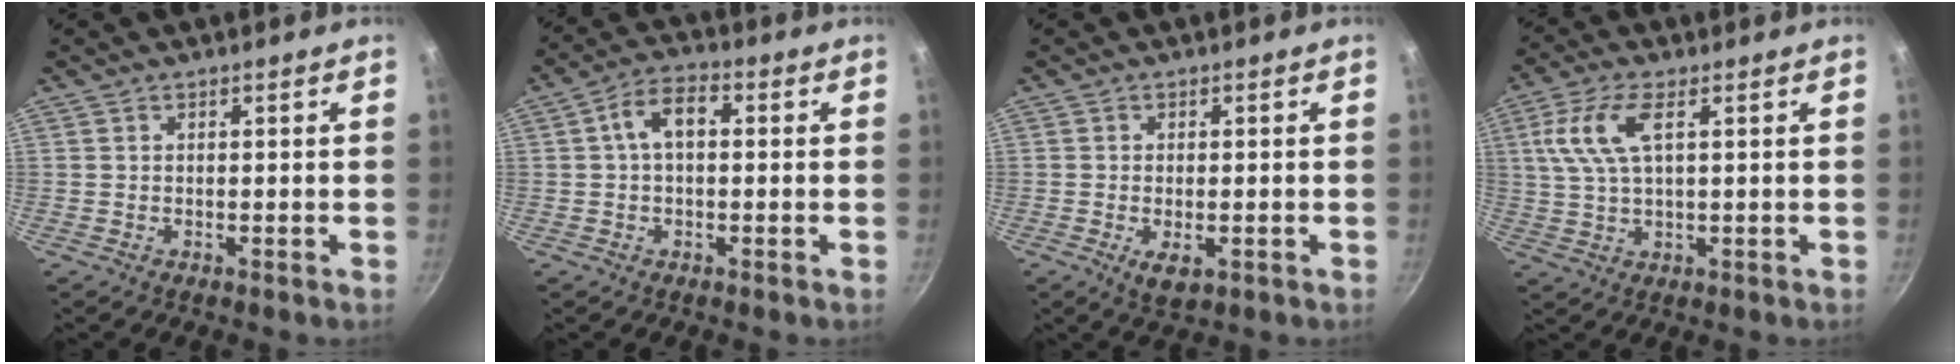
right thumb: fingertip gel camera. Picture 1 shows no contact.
{"total": 6.5, "force": [0.7, 3.8, 5.2], "torque": [-0.086, 0.024, 0.003]}
{"total": 4.1, "force": [-1.3, 2.0, 3.3], "torque": [-0.056, -0.003, -0.017]}
{"total": 8.7, "force": [2.6, 3.6, 7.4], "torque": [-0.172, 0.009, 0.053]}